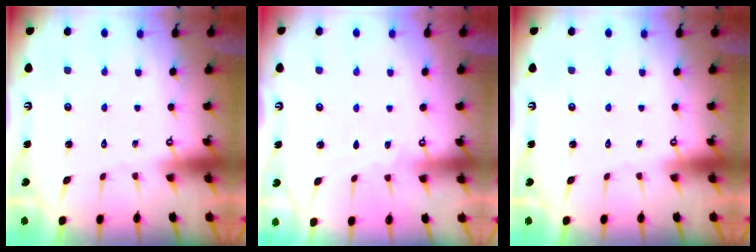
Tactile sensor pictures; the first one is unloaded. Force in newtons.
{"total": 2.8, "press": 2.8, "slide": 0.3}
{"total": 0.0}